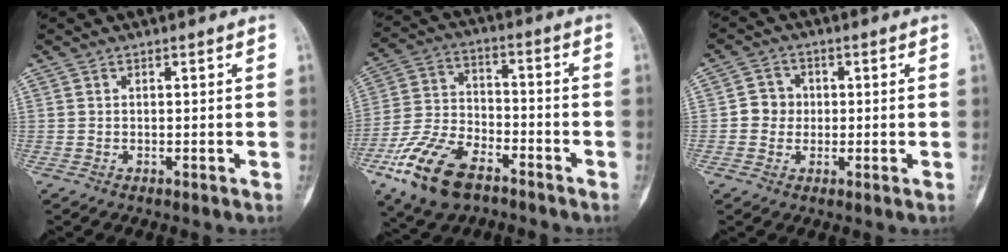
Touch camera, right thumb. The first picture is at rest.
{"total": 15.5, "force": [-9.0, 7.9, 9.8], "torque": [-0.193, 0.038, -0.172]}
{"total": 4.2, "force": [-0.1, 4.0, 1.2], "torque": [0.007, 0.010, -0.007]}